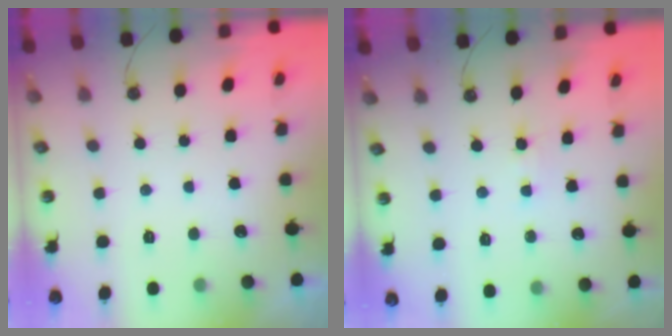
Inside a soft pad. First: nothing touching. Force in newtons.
{"total": 3.4, "press": 3.4, "slide": 0.3}